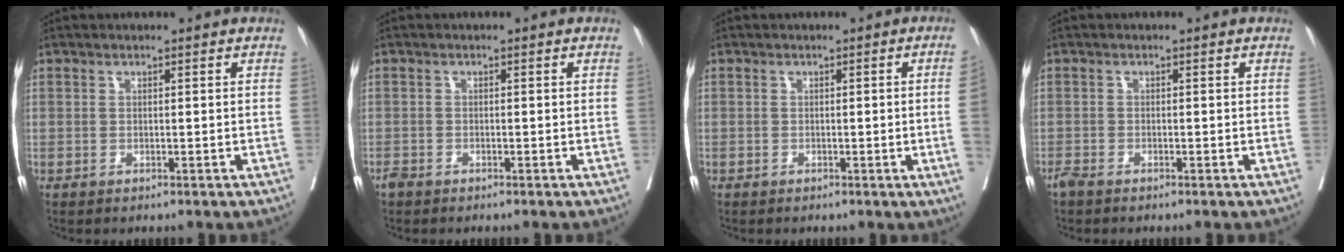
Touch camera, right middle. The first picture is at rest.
{"total": 0.9, "force": [-0.8, 0.2, 0.3], "torque": [-0.014, -0.003, -0.018]}
{"total": 2.9, "force": [-0.5, -1.1, 2.6], "torque": [-0.033, -0.005, -0.006]}
{"total": 1.4, "force": [-1.3, 0.1, 0.6], "torque": [-0.019, -0.005, -0.028]}